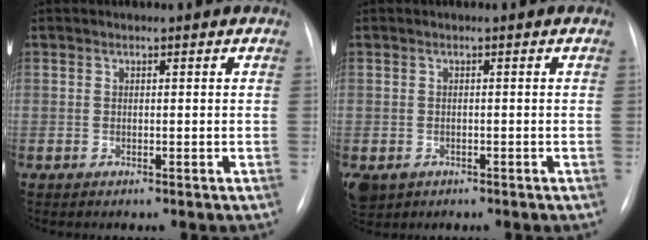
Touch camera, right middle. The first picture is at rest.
{"total": 4.8, "force": [-2.5, 3.8, 1.6], "torque": [-0.038, -0.002, -0.033]}